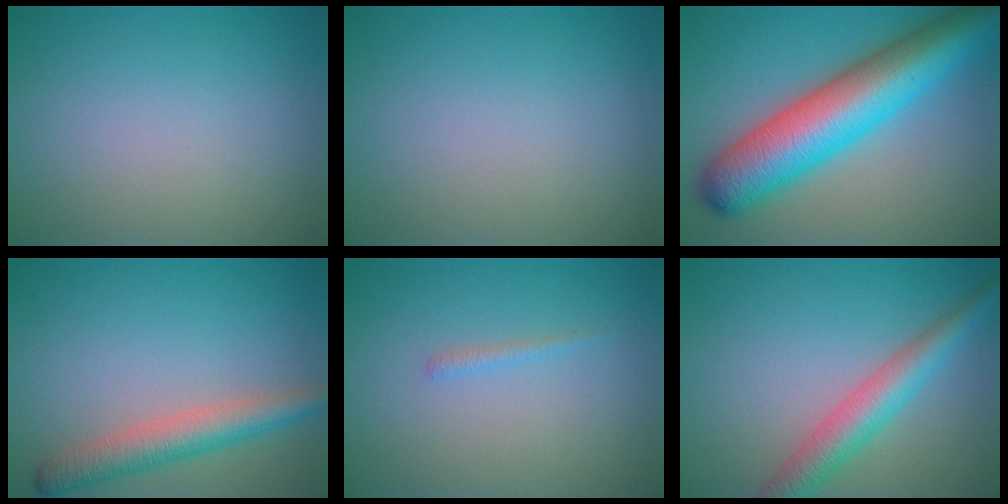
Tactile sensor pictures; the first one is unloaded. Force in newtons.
{"total": 0.0}
{"total": 11.7, "press": 11.7, "slide": 0.2}
{"total": 4.3, "press": 4.3, "slide": 0.2}
{"total": 0.7, "press": 0.7, "slide": 0.1}
{"total": 4.6, "press": 4.6, "slide": 0.1}